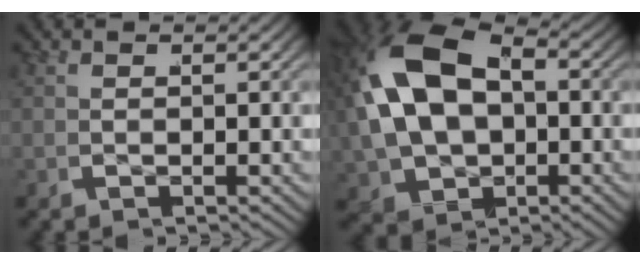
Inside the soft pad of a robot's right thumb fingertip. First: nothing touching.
{"total": 12.8, "force": [0.1, 9.1, 9.0], "torque": [-0.225, -0.035, 0.023]}